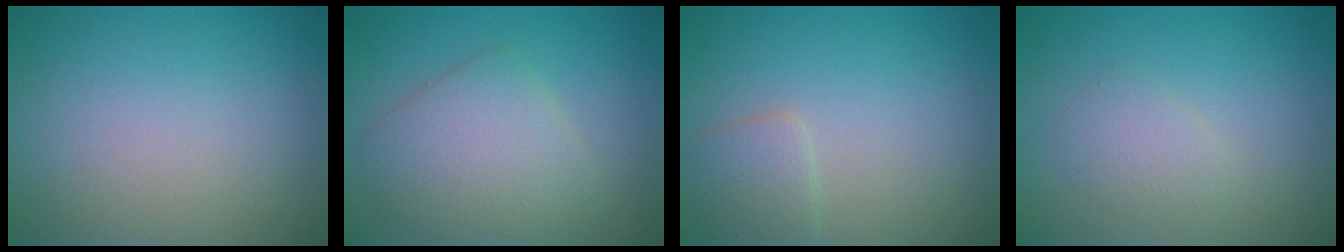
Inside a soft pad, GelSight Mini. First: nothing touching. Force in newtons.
{"total": 5.0, "press": 5.0, "slide": 0.2}
{"total": 1.9, "press": 1.9, "slide": 0.1}
{"total": 1.6, "press": 1.6, "slide": 0.1}